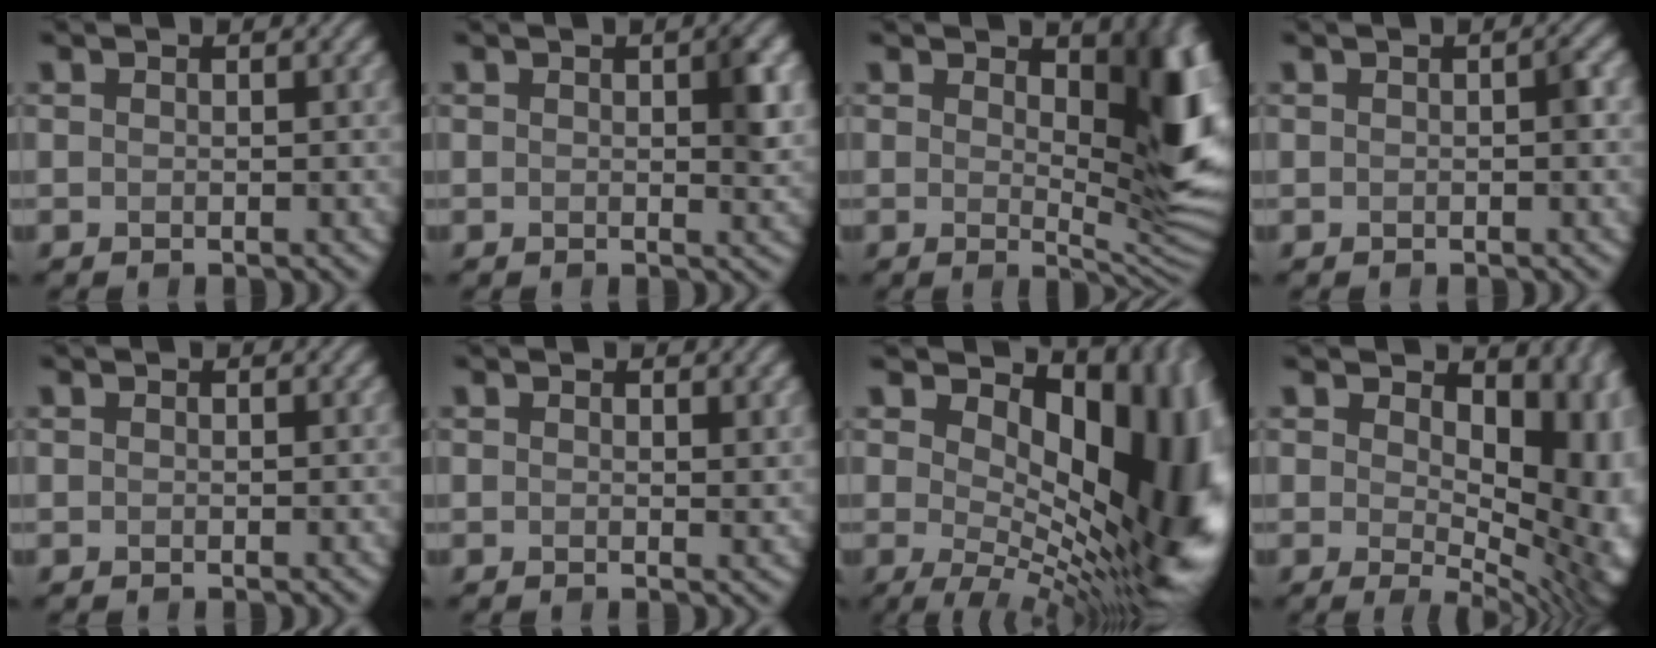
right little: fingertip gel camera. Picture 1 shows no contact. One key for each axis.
{"total": 2.6, "fx": 0.6, "fy": 0.6, "fz": 2.5, "tx": -0.031, "ty": -0.002, "tz": 0.009}
{"total": 9.2, "fx": 2.0, "fy": 3.8, "fz": 8.1, "tx": -0.099, "ty": -0.009, "tz": 0.038}
{"total": 1.1, "fx": 0.0, "fy": 0.1, "fz": 1.0, "tx": -0.016, "ty": 0.004, "tz": 0.002}
{"total": 0.0}
{"total": 1.1, "fx": 0.6, "fy": 0.2, "fz": 0.8, "tx": -0.009, "ty": -0.003, "tz": 0.011}
{"total": 18.0, "fx": 3.2, "fy": 9.2, "fz": 15.1, "tx": -0.177, "ty": -0.008, "tz": 0.069}
{"total": 12.5, "fx": 2.1, "fy": 7.3, "fz": 9.9, "tx": -0.098, "ty": -0.020, "tz": 0.050}